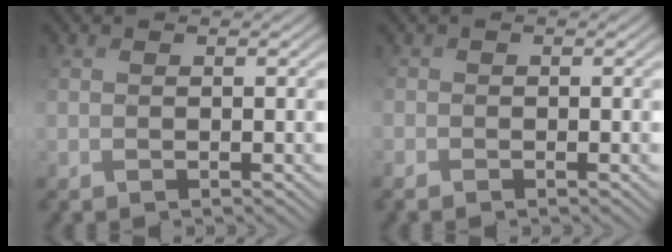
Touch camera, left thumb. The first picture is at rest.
{"total": 1.3, "force": [-1.2, 0.6, -0.1], "torque": [0.000, -0.010, -0.023]}